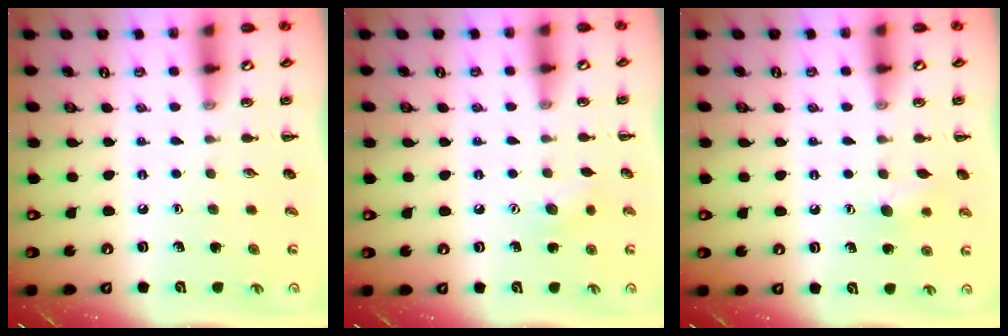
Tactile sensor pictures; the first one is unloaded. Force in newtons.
{"total": 6.5, "press": 6.3, "slide": 1.6}
{"total": 6.8, "press": 6.6, "slide": 1.7}